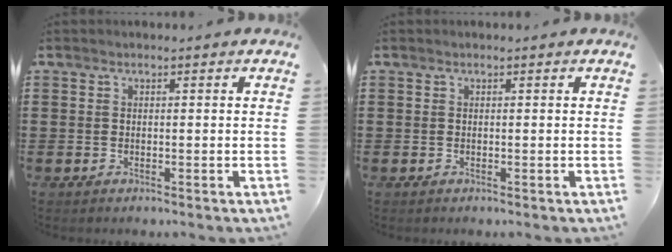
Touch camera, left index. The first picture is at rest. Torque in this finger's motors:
{"motor_torque": [0.00, 0.04, -0.01, -0.01]}